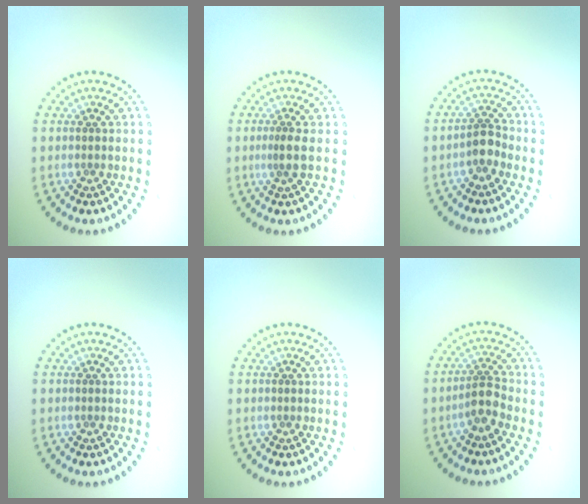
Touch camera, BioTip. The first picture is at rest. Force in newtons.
{"total": 1.3, "press": 0.8, "slide": 1.1}
{"total": 2.1, "press": 1.7, "slide": 1.2}
{"total": 0.0}
{"total": 0.0}
{"total": 2.5, "press": 2.0, "slide": 1.5}